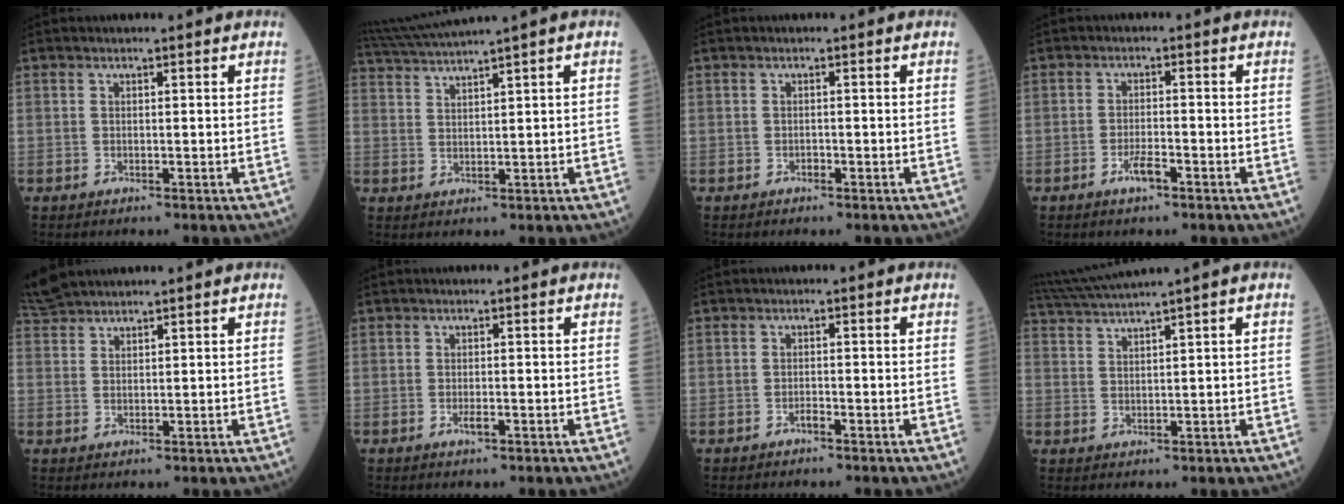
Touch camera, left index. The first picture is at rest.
{"total": 6.2, "force": [5.1, -1.8, 3.0], "torque": [-0.064, 0.010, 0.100]}
{"total": 0.5, "force": [-0.4, 0.3, 0.2], "torque": [-0.003, -0.004, -0.012]}
{"total": 2.7, "force": [-1.8, 0.5, 2.0], "torque": [-0.038, -0.005, -0.037]}
{"total": 4.0, "force": [3.9, 0.1, 0.7], "torque": [-0.027, 0.024, 0.085]}
{"total": 1.1, "force": [-0.6, 0.2, 0.9], "torque": [-0.018, -0.006, -0.012]}
{"total": 0.9, "force": [-0.8, 0.1, 0.4], "torque": [-0.008, -0.004, -0.016]}
{"total": 5.7, "force": [4.7, -1.8, 2.6], "torque": [-0.059, 0.009, 0.094]}